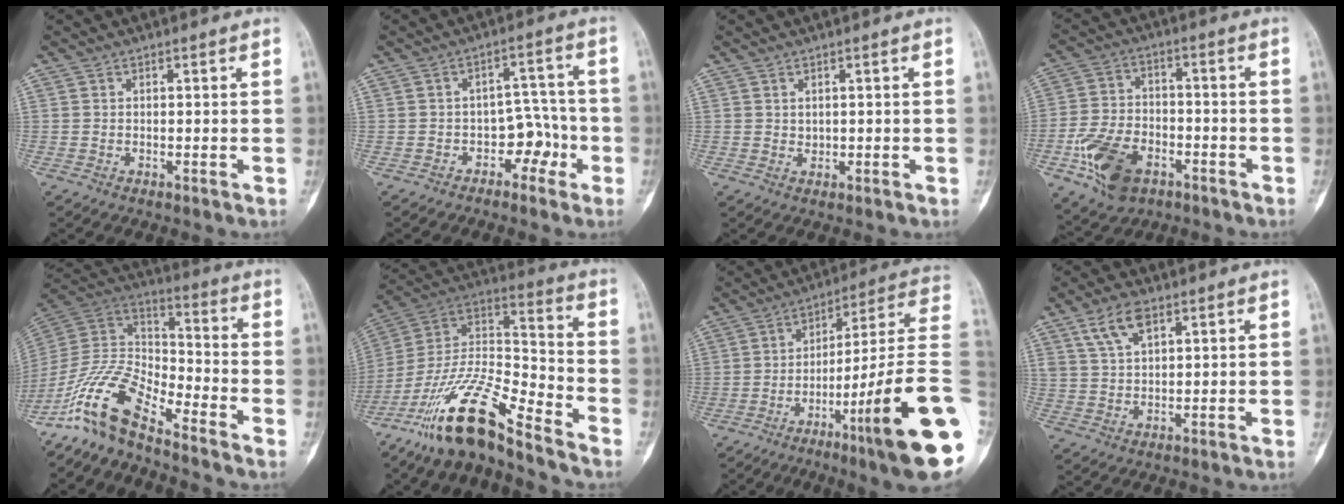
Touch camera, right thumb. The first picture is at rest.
{"total": 6.3, "force": [-3.0, 4.5, 3.1], "torque": [-0.008, 0.043, -0.048]}
{"total": 0.9, "force": [0.3, 0.7, 0.4], "torque": [-0.003, -0.003, 0.009]}
{"total": 13.1, "force": [-5.9, 8.2, 8.3], "torque": [-0.147, 0.023, -0.103]}
{"total": 13.0, "force": [-10.5, 3.5, 6.9], "torque": [-0.136, 0.082, -0.212]}
{"total": 19.5, "force": [-14.6, 4.0, 12.3], "torque": [-0.242, 0.074, -0.273]}
{"total": 23.5, "force": [-7.1, 1.4, 22.3], "torque": [-0.287, 0.031, -0.109]}
{"total": 6.4, "force": [3.5, 3.1, 4.4], "torque": [-0.075, -0.006, 0.071]}